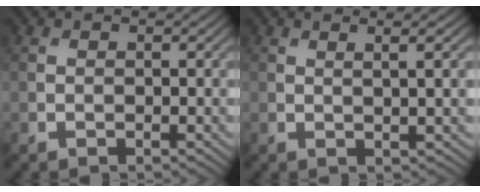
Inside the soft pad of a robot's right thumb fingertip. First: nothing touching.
{"total": 3.4, "force": [1.1, 0.6, 3.2], "torque": [-0.046, 0.014, 0.019]}